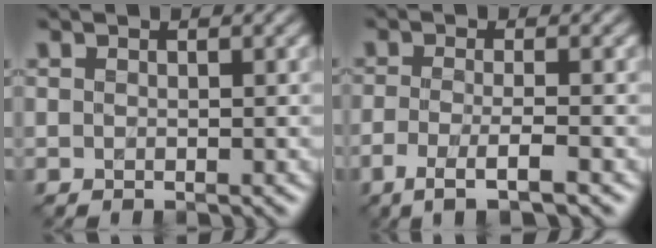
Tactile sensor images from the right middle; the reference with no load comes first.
{"total": 3.9, "force": [-2.0, 0.7, 3.2], "torque": [-0.061, -0.009, -0.044]}